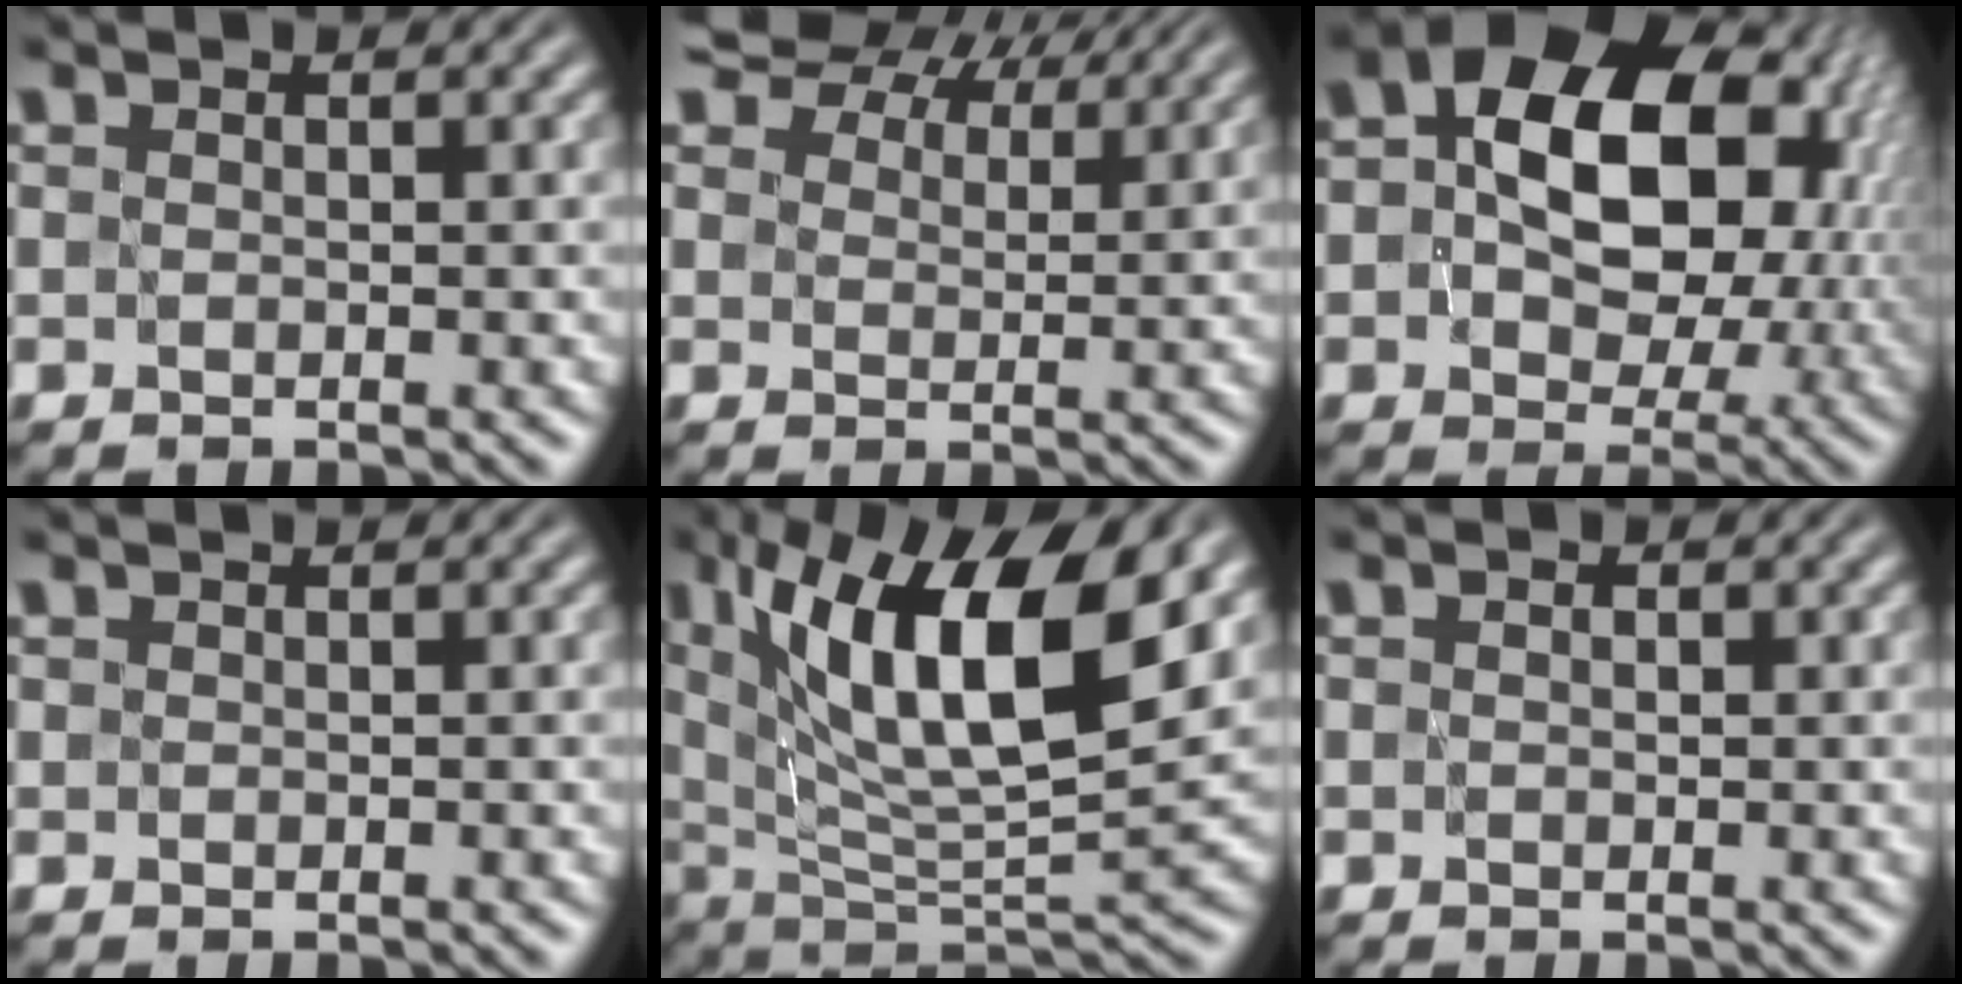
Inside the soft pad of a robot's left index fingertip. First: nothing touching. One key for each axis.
{"total": 9.8, "fx": 8.3, "fy": 3.7, "fz": 3.7, "tx": -0.084, "ty": -0.004, "tz": 0.134}
{"total": 15.9, "fx": 2.4, "fy": 10.6, "fz": 11.7, "tx": -0.155, "ty": 0.008, "tz": 0.043}
{"total": 0.0}
{"total": 12.4, "fx": 5.2, "fy": 4.4, "fz": 10.4, "tx": -0.170, "ty": -0.002, "tz": 0.097}
{"total": 0.8, "fx": 0.3, "fy": 0.6, "fz": 0.5, "tx": -0.011, "ty": 0.002, "tz": -0.005}